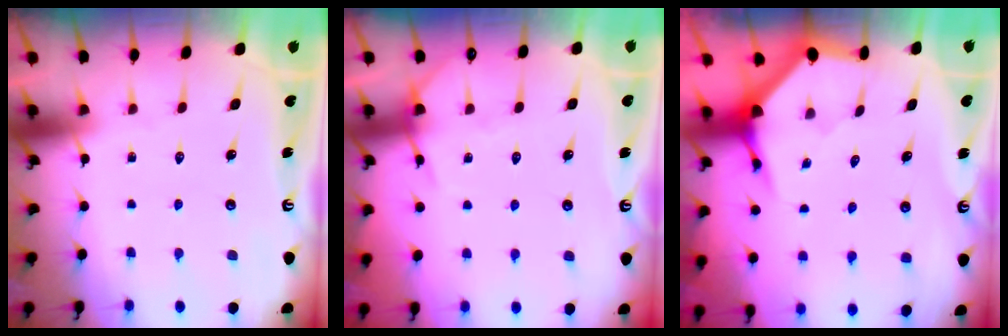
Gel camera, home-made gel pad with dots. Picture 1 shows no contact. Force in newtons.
{"total": 5.8, "press": 5.8, "slide": 0.7}
{"total": 4.0, "press": 3.9, "slide": 0.5}